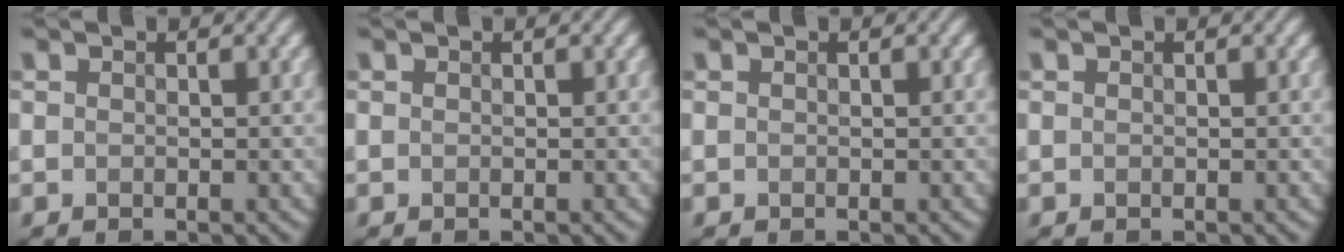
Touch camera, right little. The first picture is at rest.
{"total": 0.0}
{"total": 0.0}
{"total": 0.0}